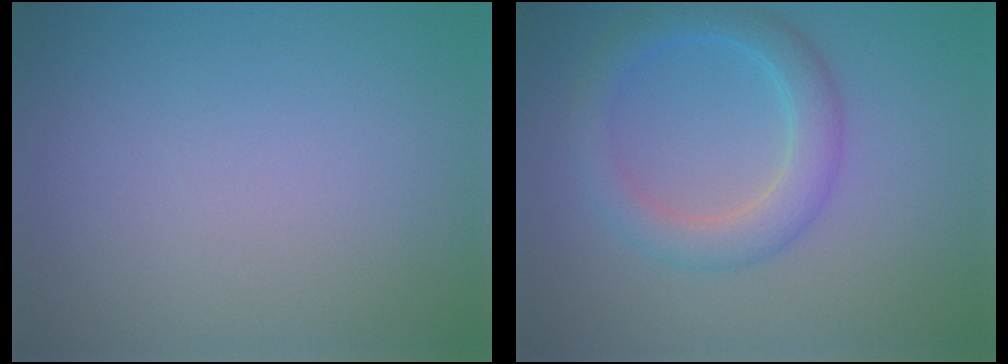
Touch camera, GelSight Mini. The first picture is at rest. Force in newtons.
{"total": 3.8, "press": 3.8, "slide": 0.1}